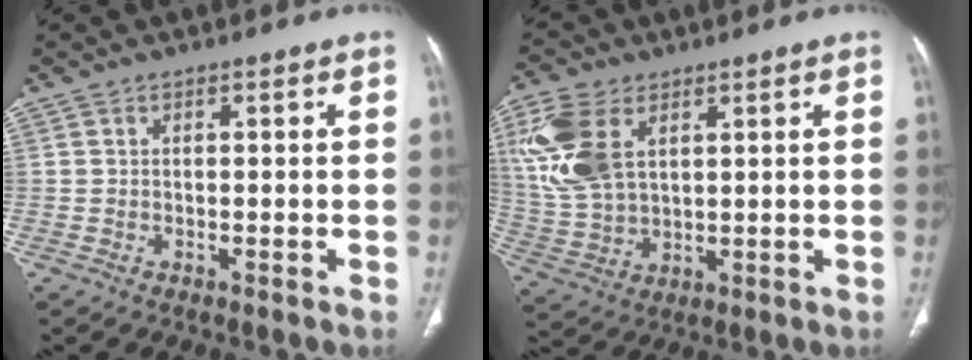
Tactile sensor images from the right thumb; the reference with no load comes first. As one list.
[{"total": 13.3, "force": [5.0, 7.9, 9.5], "torque": [-0.214, -0.006, 0.111]}]